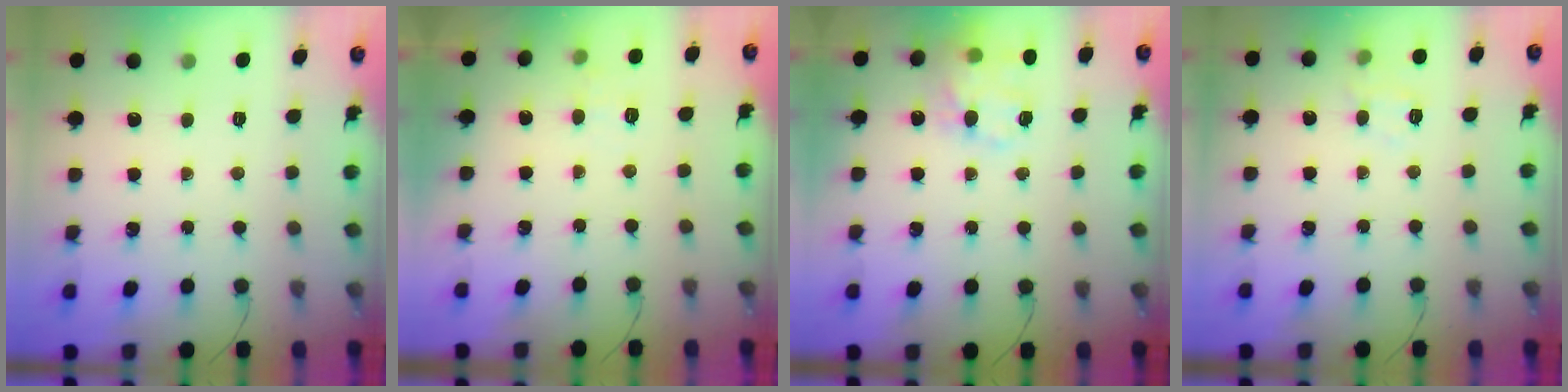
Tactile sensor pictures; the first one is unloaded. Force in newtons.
{"total": 3.6, "press": 3.3, "slide": 1.3}
{"total": 16.1, "press": 15.9, "slide": 2.5}
{"total": 8.2, "press": 8.1, "slide": 1.1}